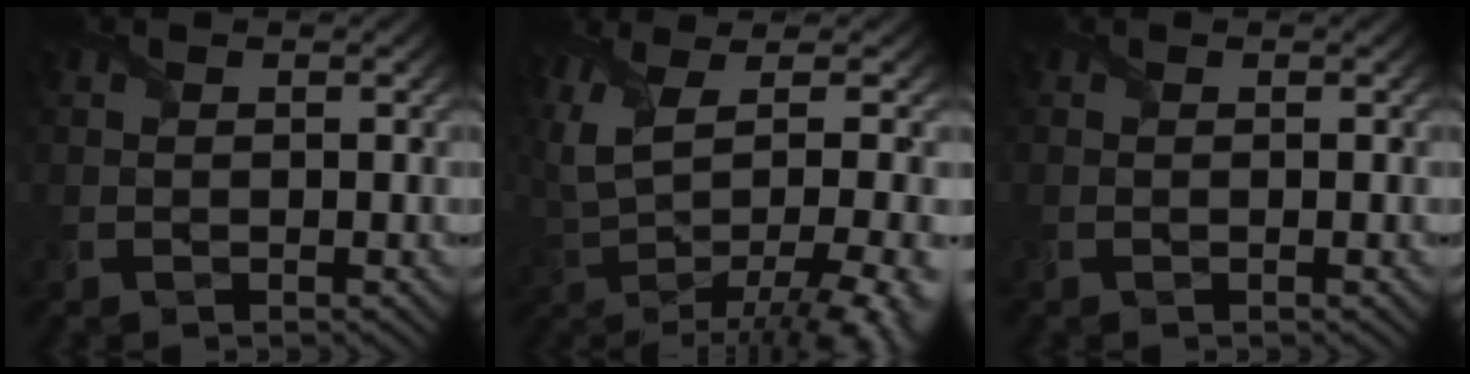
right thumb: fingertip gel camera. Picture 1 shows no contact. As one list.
[{"total": 12.4, "force": [1.4, 3.9, 11.7], "torque": [-0.229, 0.001, 0.039]}, {"total": 0.0}]